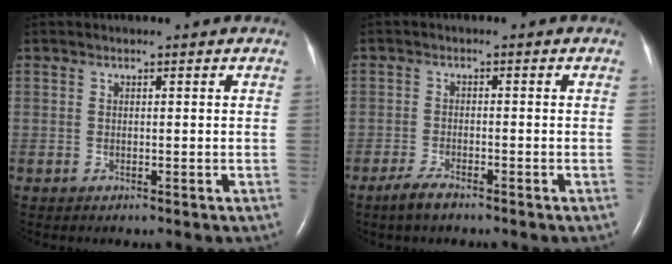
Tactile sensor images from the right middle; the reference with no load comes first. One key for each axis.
{"total": 2.9, "fx": -2.3, "fy": 0.5, "fz": 1.7, "tx": -0.047, "ty": -0.007, "tz": -0.044}